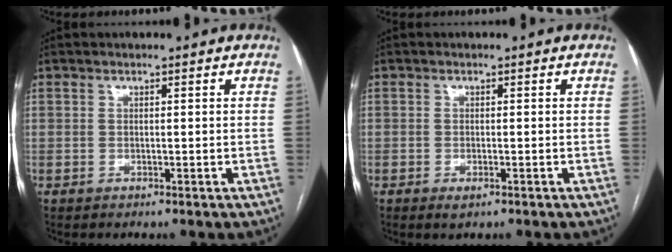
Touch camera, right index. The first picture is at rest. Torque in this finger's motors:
{"motor_torque": [0.27, -0.09, 0.03, 0.01]}